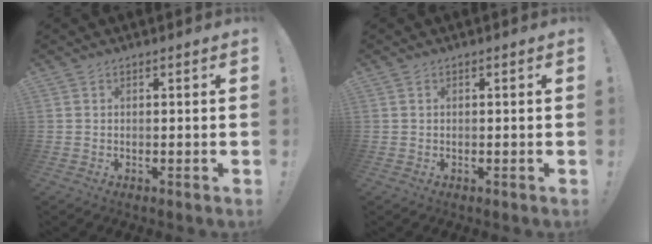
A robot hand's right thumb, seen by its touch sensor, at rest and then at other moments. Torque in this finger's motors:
{"motor_torque": [0.14, 0.03, -0.17, 0.07, 0.01]}